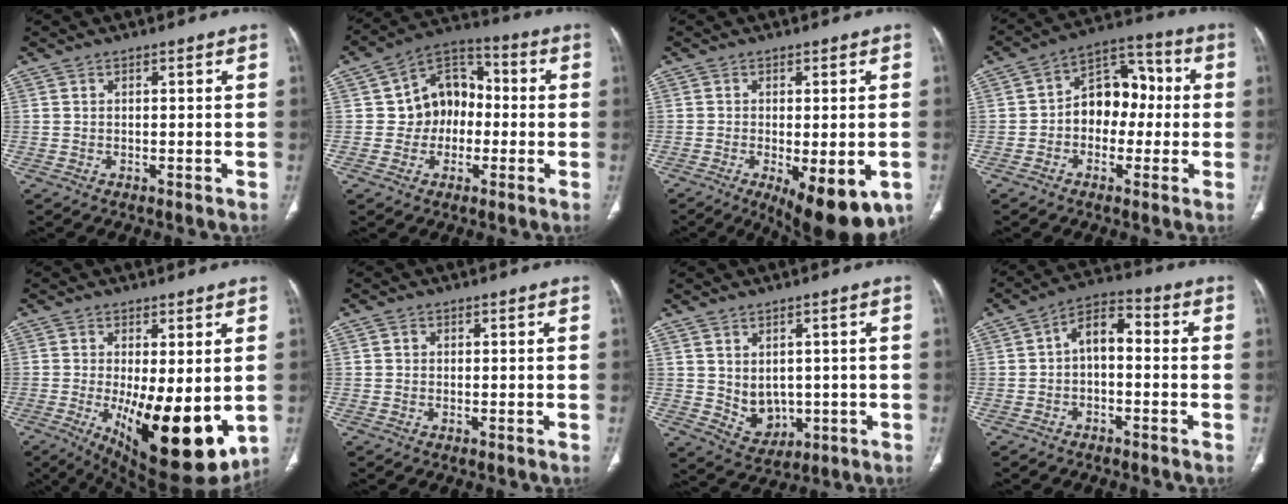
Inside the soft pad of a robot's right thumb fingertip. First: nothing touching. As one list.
[{"total": 11.1, "force": [-0.7, 9.2, 6.2], "torque": [-0.048, 0.036, -0.023]}, {"total": 13.2, "force": [-5.6, 5.2, 10.8], "torque": [-0.132, -0.007, -0.069]}, {"total": 11.5, "force": [-0.6, 8.3, 7.9], "torque": [-0.076, 0.044, -0.023]}, {"total": 17.9, "force": [-3.2, 6.8, 16.2], "torque": [-0.223, -0.035, -0.022]}, {"total": 0.8, "force": [0.1, 0.8, 0.2], "torque": [0.000, 0.002, 0.001]}, {"total": 6.3, "force": [0.1, 5.0, 3.8], "torque": [-0.040, -0.013, 0.027]}, {"total": 7.3, "force": [-0.4, 4.3, 5.9], "torque": [-0.083, 0.035, -0.021]}]